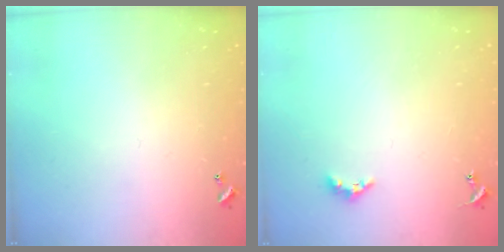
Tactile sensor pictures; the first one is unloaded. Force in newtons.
{"total": 2.9, "press": 2.9, "slide": 0.6}